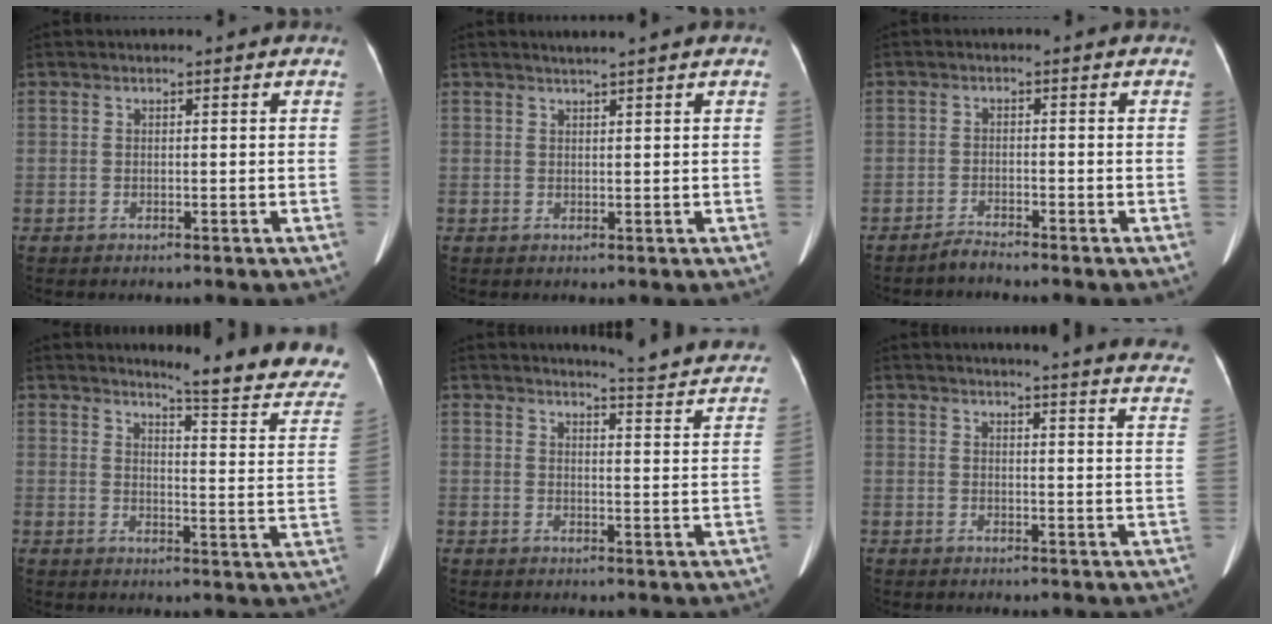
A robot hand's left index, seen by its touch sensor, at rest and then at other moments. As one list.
[{"total": 1.8, "force": [1.5, -0.5, 0.8], "torque": [-0.011, 0.002, 0.029]}, {"total": 2.0, "force": [-1.9, -0.3, 0.2], "torque": [-0.008, -0.008, -0.036]}, {"total": 15.8, "force": [14.5, 0.5, 6.2], "torque": [-0.070, -0.094, 0.156]}, {"total": 13.2, "force": [12.9, 0.2, 2.9], "torque": [-0.027, -0.068, 0.128]}, {"total": 21.3, "force": [20.4, 0.4, 6.2], "torque": [-0.067, -0.107, 0.209]}]